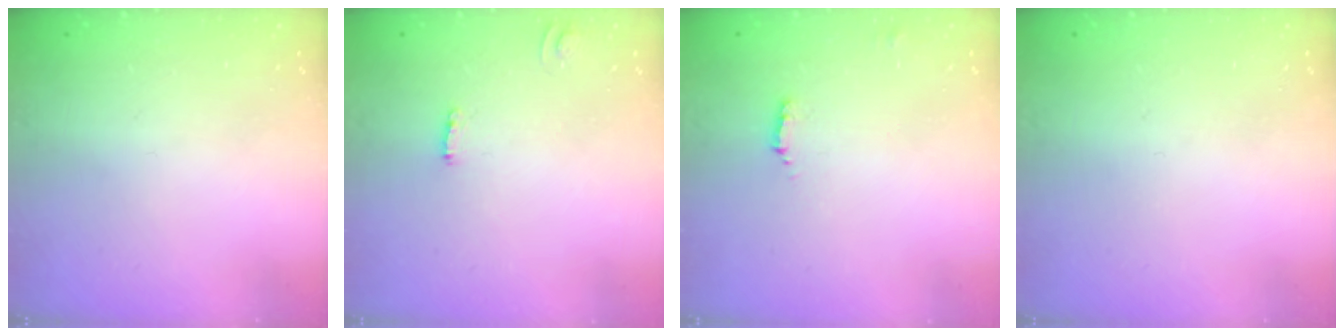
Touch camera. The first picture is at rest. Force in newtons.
{"total": 2.0, "press": 2.0, "slide": 0.1}
{"total": 1.4, "press": 1.4, "slide": 0.4}
{"total": 0.0}